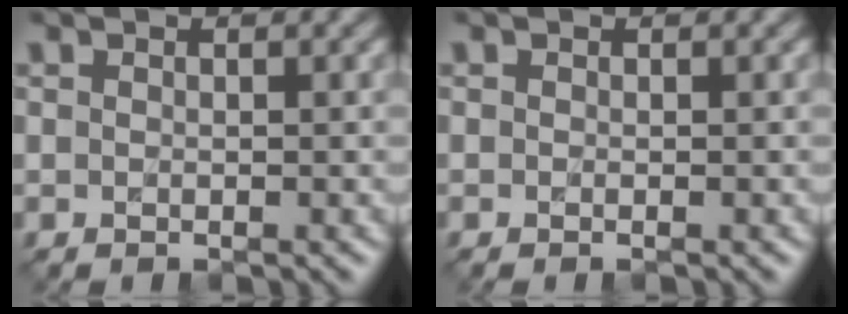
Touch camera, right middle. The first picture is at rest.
{"total": 0.6, "force": [-0.2, 0.2, 0.5], "torque": [-0.004, -0.006, -0.003]}